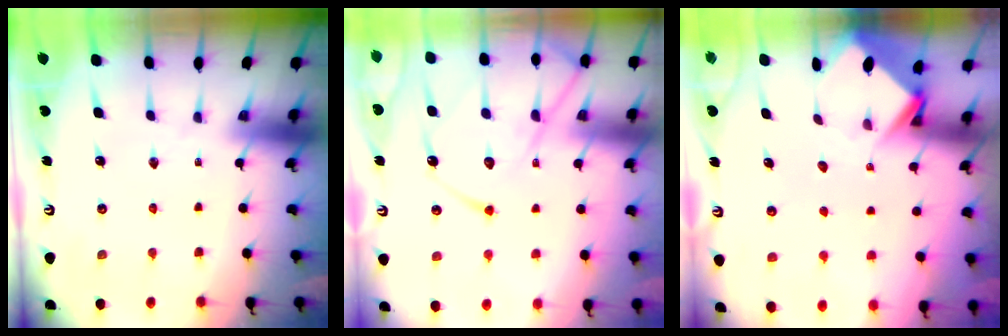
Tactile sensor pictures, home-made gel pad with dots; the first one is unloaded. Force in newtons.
{"total": 15.2, "press": 15.1, "slide": 1.6}
{"total": 3.8, "press": 3.8, "slide": 0.2}